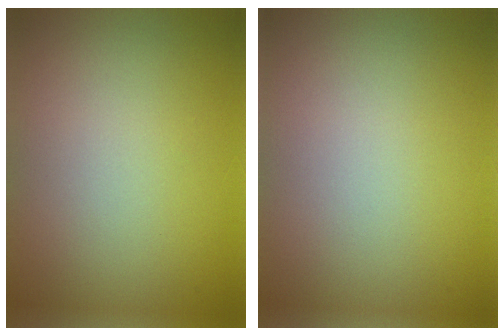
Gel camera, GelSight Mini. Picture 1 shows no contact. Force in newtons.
{"total": 0.0}